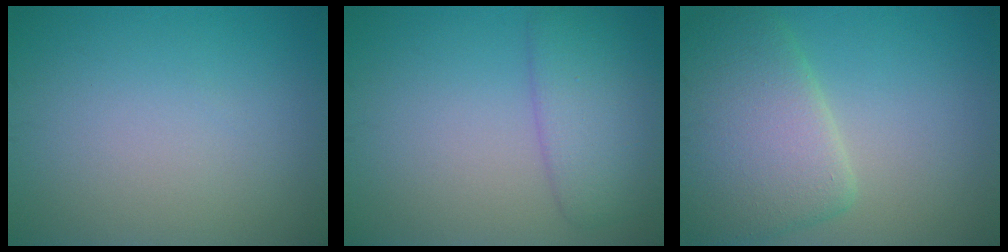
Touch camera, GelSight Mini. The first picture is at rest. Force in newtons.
{"total": 4.3, "press": 4.3, "slide": 0.2}
{"total": 7.1, "press": 7.1, "slide": 0.8}